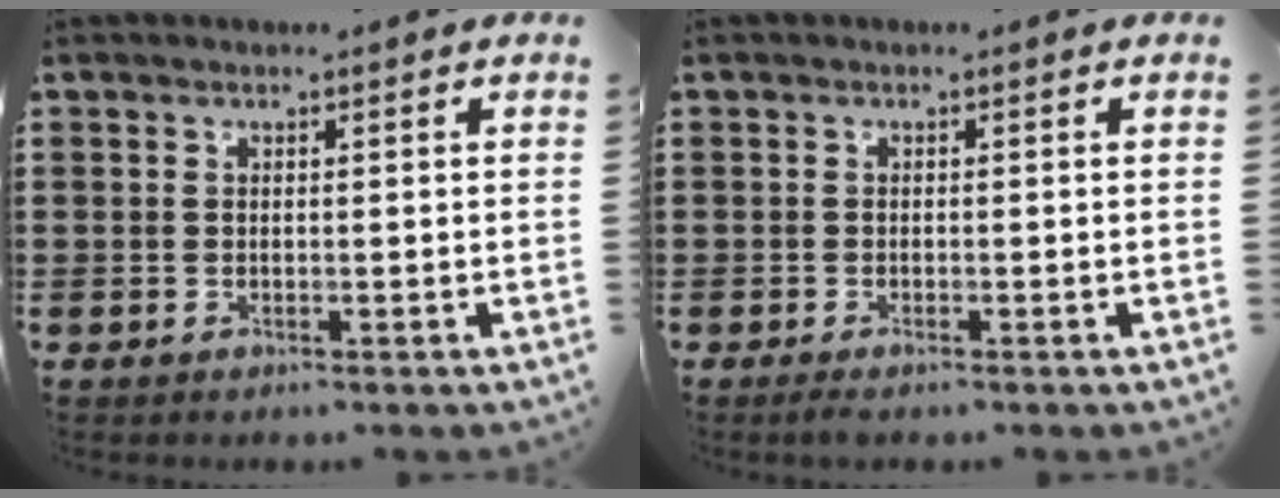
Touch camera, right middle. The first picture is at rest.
{"total": 0.7, "force": [-0.5, 0.1, 0.5], "torque": [-0.009, -0.005, -0.008]}